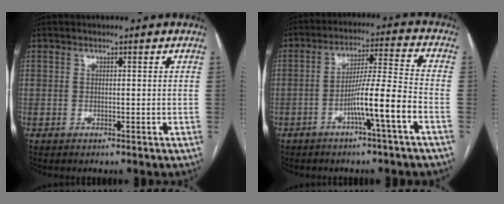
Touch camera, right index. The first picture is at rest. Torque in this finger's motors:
{"motor_torque": [1.43, -0.70, 0.63, 0.17]}